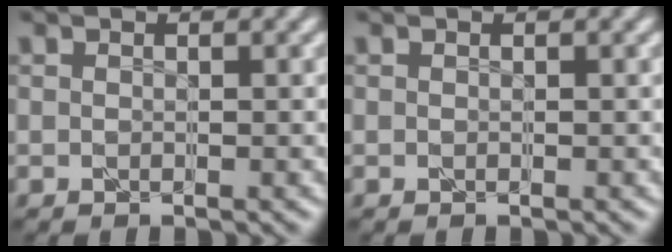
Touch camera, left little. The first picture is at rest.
{"total": 0.0}